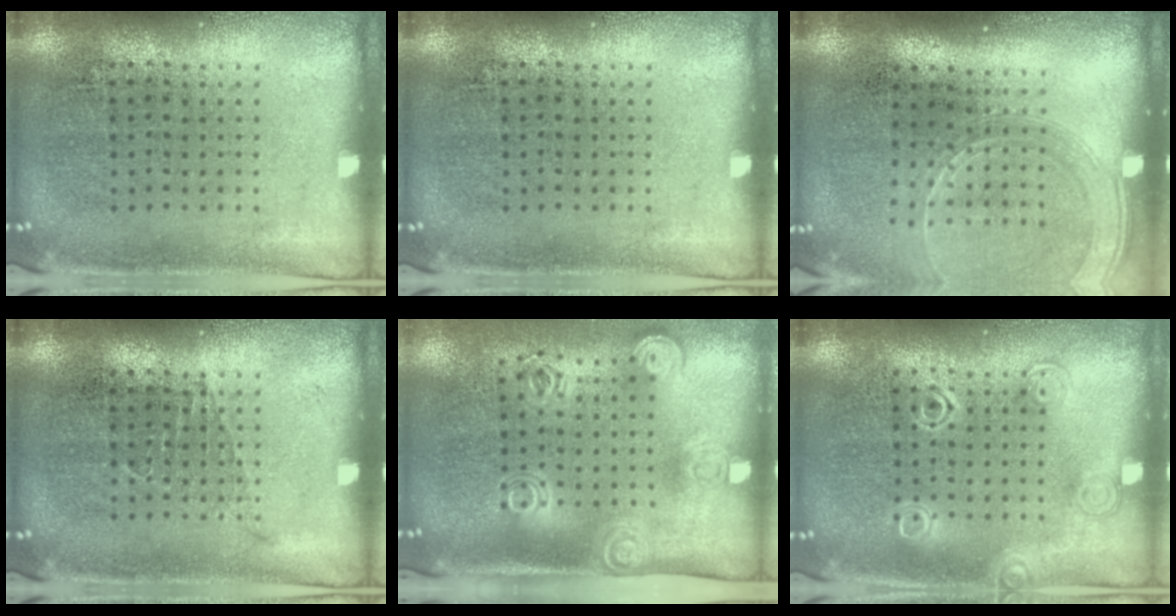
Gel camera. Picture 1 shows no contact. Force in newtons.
{"total": 0.0}
{"total": 1.7, "press": 1.5, "slide": 0.7}
{"total": 0.5, "press": 0.5, "slide": 0.1}
{"total": 2.0, "press": 1.4, "slide": 1.4}
{"total": 1.7, "press": 1.7, "slide": 0.3}